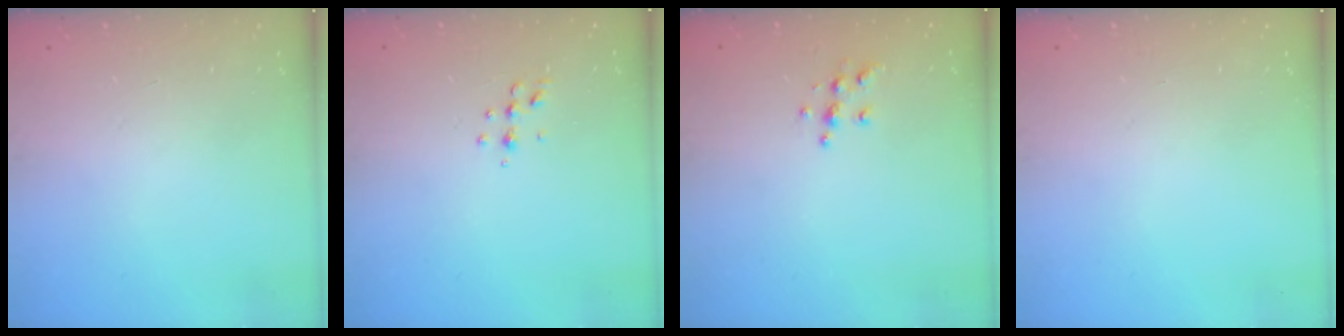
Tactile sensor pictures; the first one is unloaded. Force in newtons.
{"total": 4.6, "press": 4.5, "slide": 1.0}
{"total": 5.4, "press": 5.4, "slide": 0.3}
{"total": 0.0}